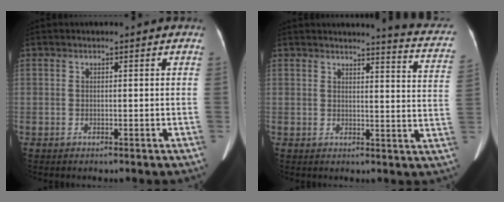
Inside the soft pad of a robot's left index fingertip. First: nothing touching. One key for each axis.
{"total": 10.2, "fx": 9.5, "fy": 0.2, "fz": 3.7, "tx": -0.033, "ty": -0.055, "tz": 0.079}